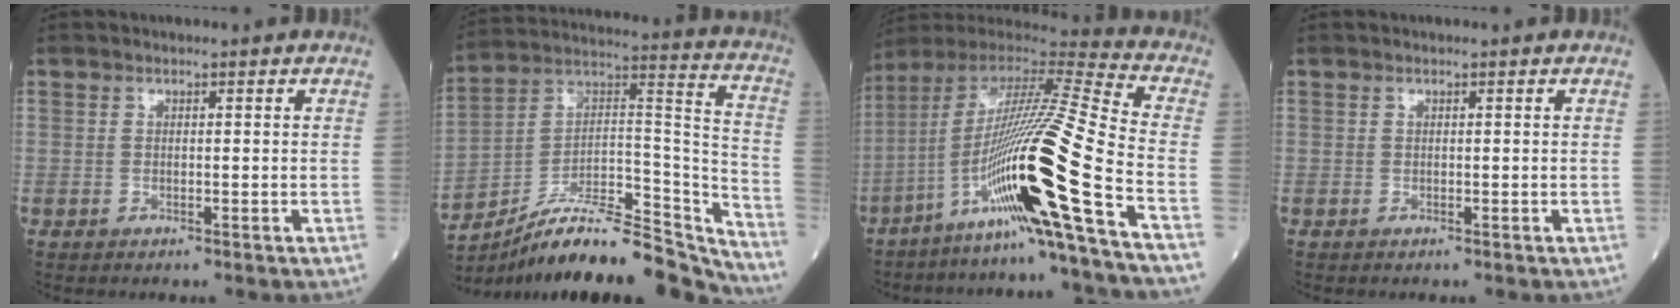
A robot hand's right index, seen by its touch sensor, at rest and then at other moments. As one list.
[{"total": 23.9, "force": [-21.2, 4.1, 10.4], "torque": [-0.131, 0.039, -0.336]}, {"total": 22.7, "force": [-9.6, -1.9, 20.4], "torque": [-0.381, -0.020, -0.183]}, {"total": 0.0}]